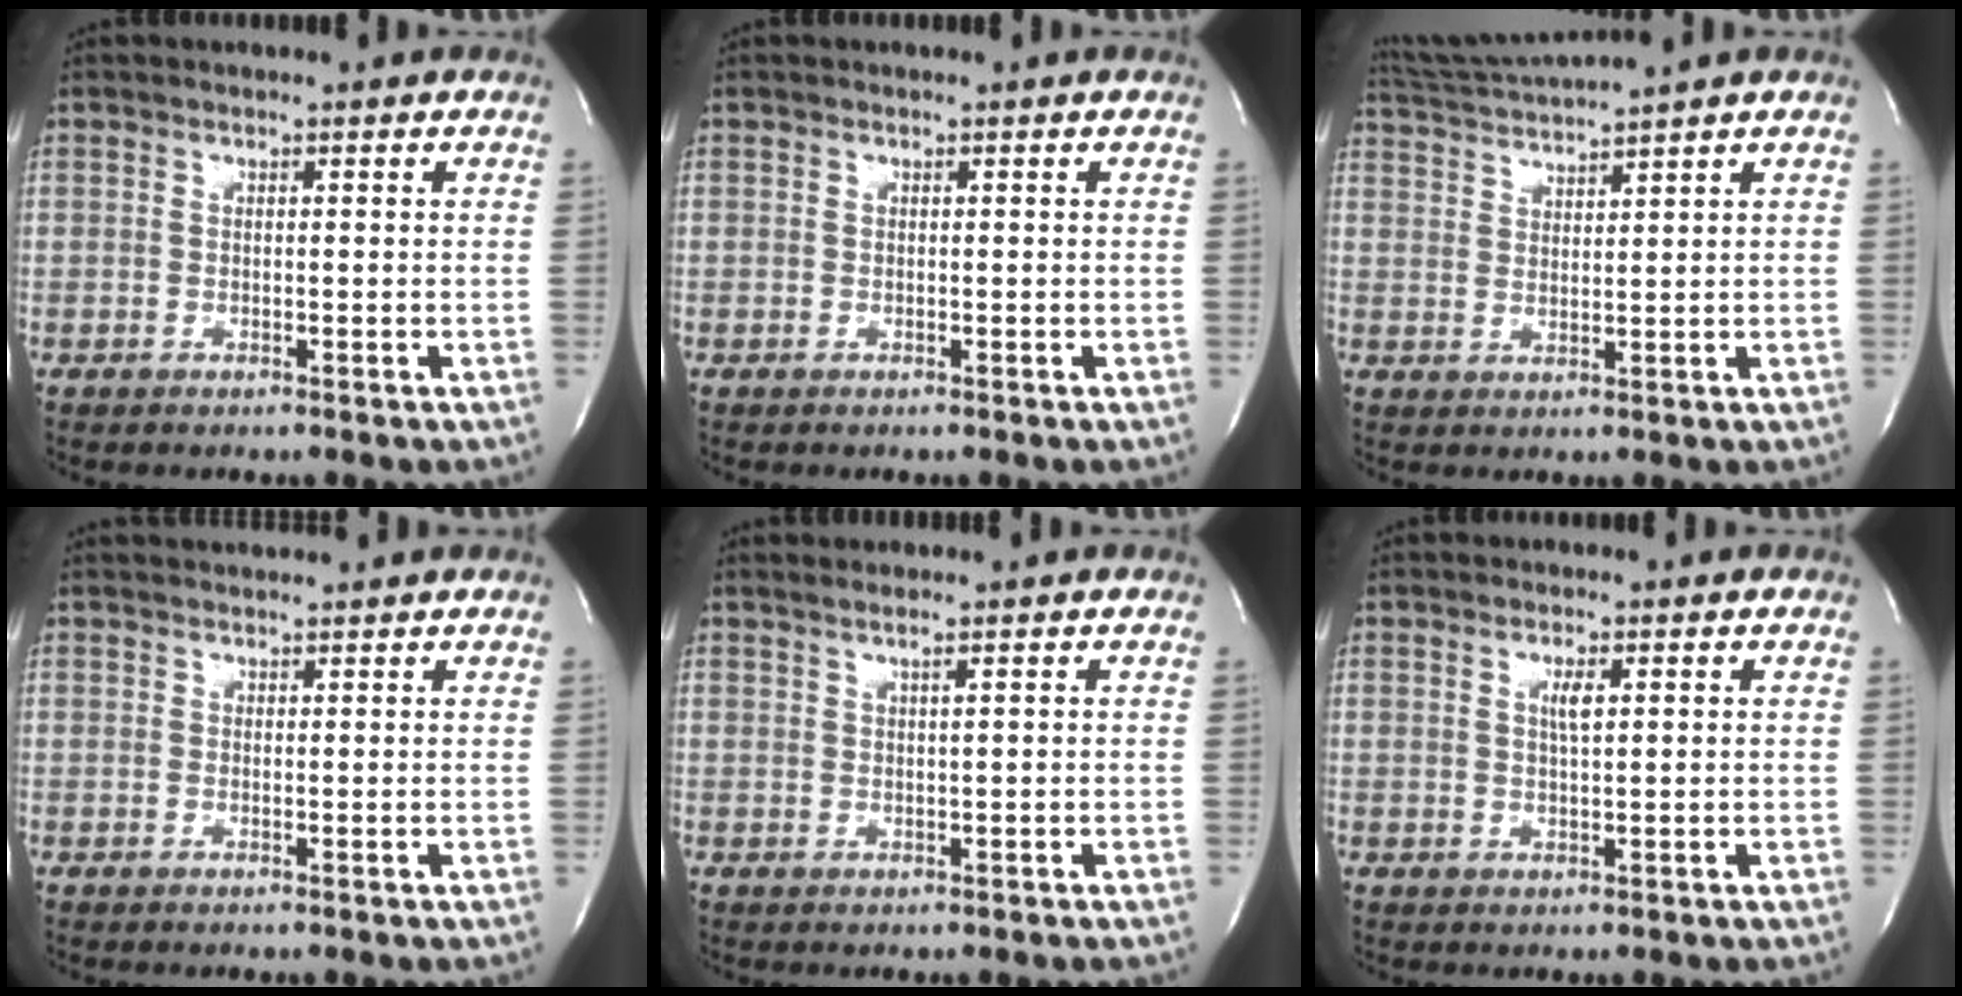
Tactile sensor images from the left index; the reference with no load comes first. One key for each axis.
{"total": 0.0}
{"total": 6.5, "fx": 5.9, "fy": -2.0, "fz": 1.8, "tx": -0.041, "ty": 0.003, "tz": 0.114}
{"total": 2.9, "fx": 2.9, "fy": -0.1, "fz": 0.5, "tx": -0.008, "ty": 0.022, "tz": 0.044}
{"total": 1.4, "fx": 0.8, "fy": -0.6, "fz": 0.9, "tx": -0.030, "ty": -0.005, "tz": 0.020}
{"total": 1.9, "fx": 0.5, "fy": 0.2, "fz": 1.8, "tx": -0.040, "ty": -0.005, "tz": 0.009}